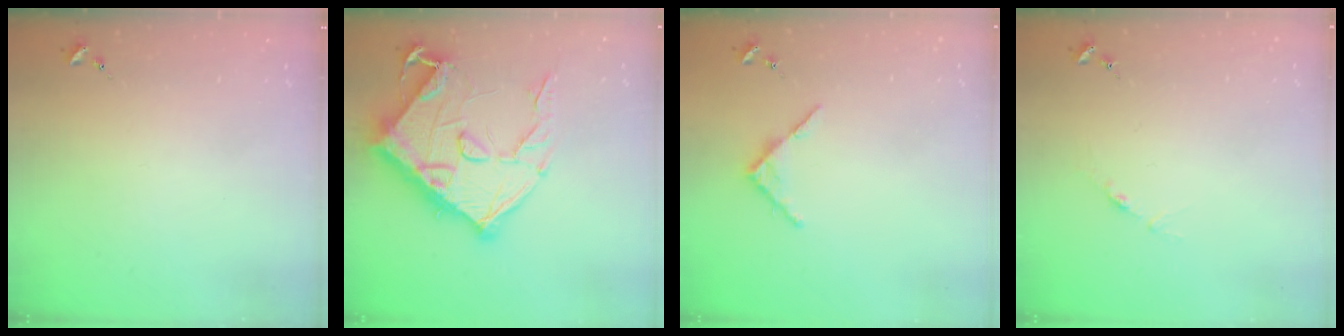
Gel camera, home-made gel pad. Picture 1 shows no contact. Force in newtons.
{"total": 22.3, "press": 22.2, "slide": 1.4}
{"total": 4.9, "press": 4.9, "slide": 0.5}
{"total": 3.8, "press": 3.8, "slide": 0.5}